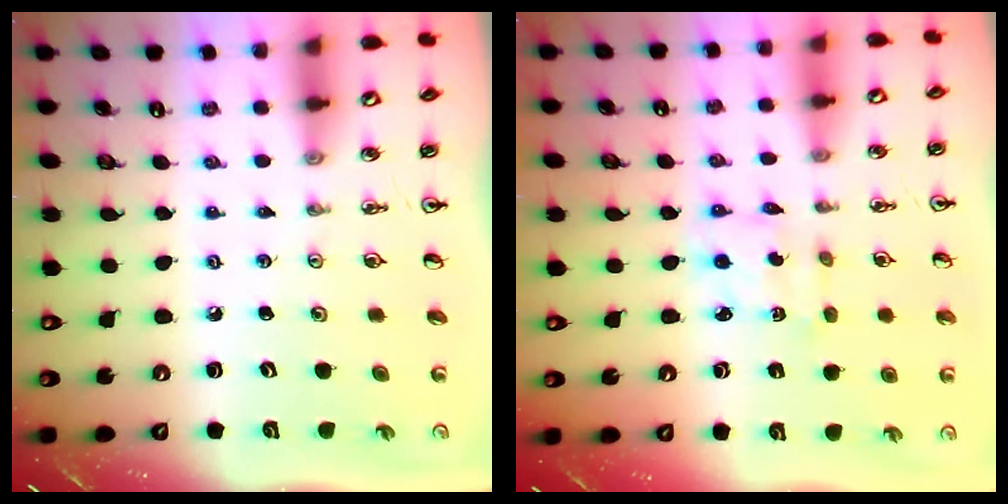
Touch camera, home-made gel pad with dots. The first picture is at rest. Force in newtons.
{"total": 2.1, "press": 2.0, "slide": 0.4}